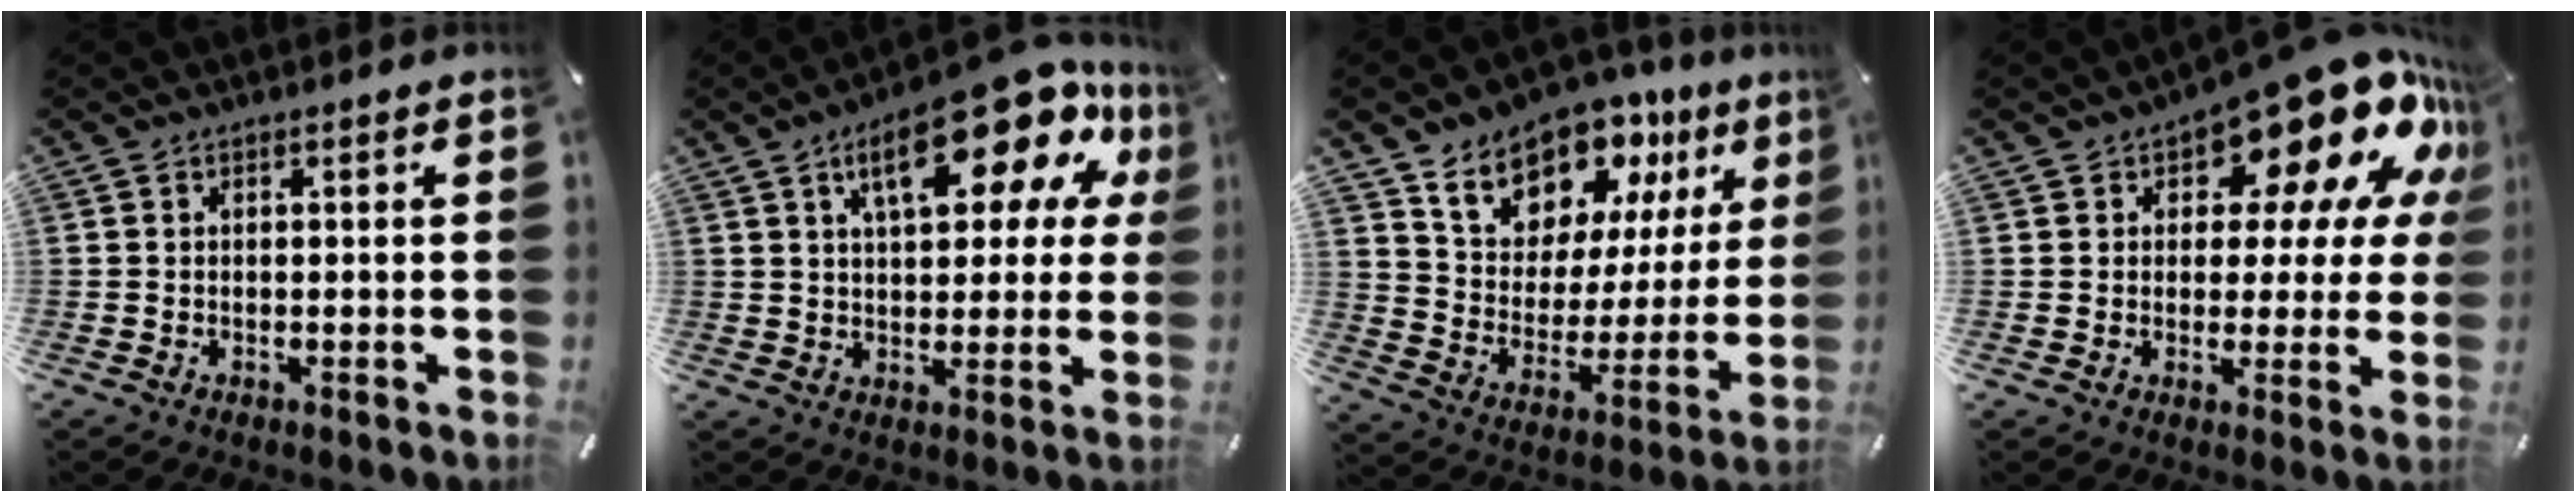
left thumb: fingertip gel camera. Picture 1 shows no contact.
{"total": 21.2, "force": [11.0, 8.7, 15.9], "torque": [-0.225, -0.058, 0.174]}
{"total": 14.0, "force": [11.4, 7.9, 2.0], "torque": [-0.049, -0.111, 0.209]}
{"total": 20.0, "force": [11.9, 9.8, 12.8], "torque": [-0.175, -0.082, 0.198]}